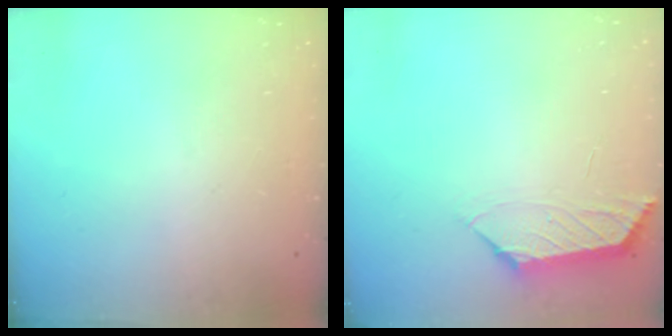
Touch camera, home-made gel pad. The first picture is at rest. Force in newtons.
{"total": 0.8, "press": 0.7, "slide": 0.4}